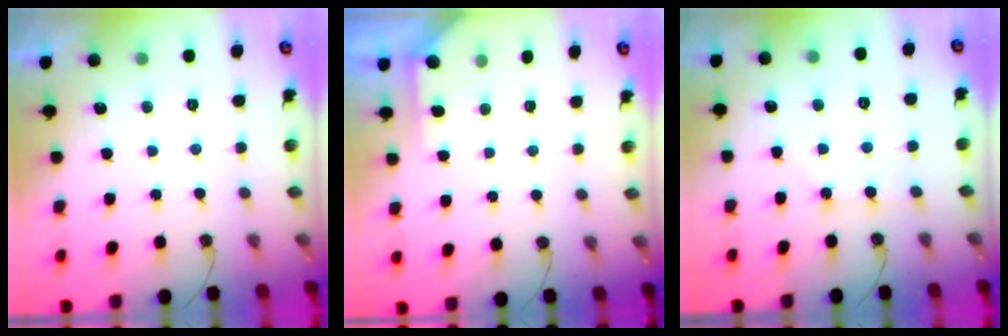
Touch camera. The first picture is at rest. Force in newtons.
{"total": 1.8, "press": 1.8, "slide": 0.3}
{"total": 1.6, "press": 1.6, "slide": 0.3}